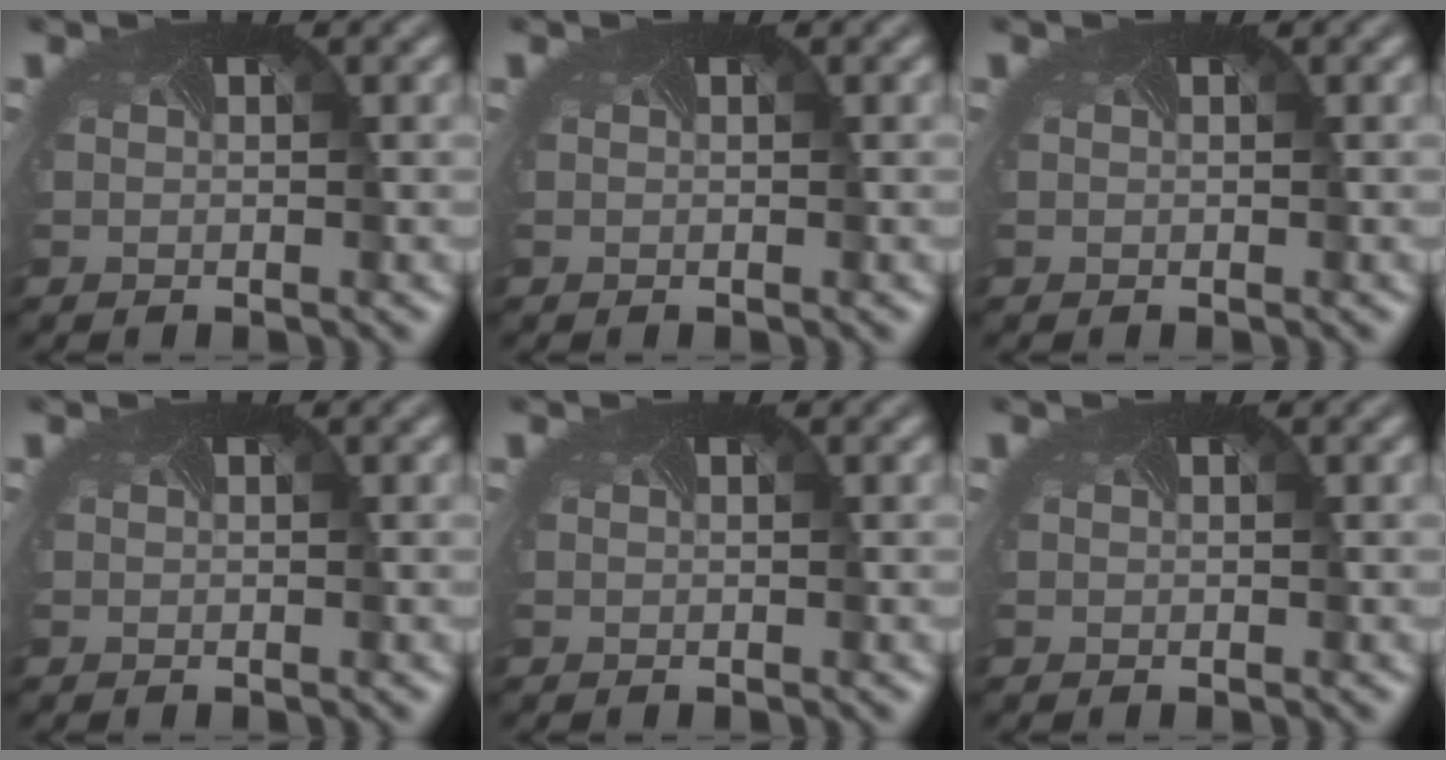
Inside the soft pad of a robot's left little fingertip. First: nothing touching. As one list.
[{"total": 0.0}, {"total": 0.0}, {"total": 0.0}, {"total": 0.0}, {"total": 0.0}]